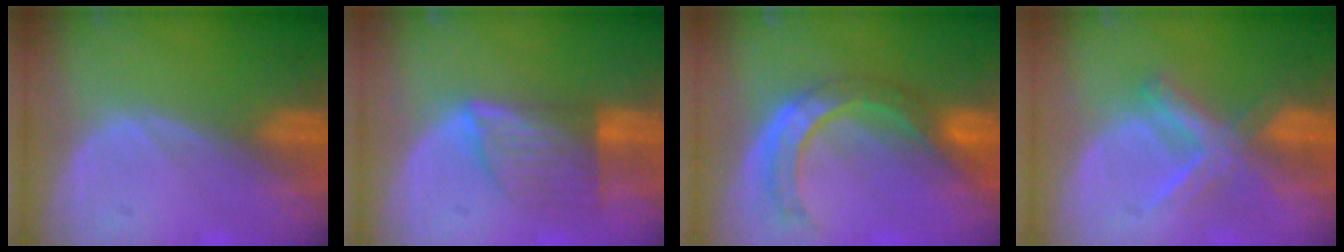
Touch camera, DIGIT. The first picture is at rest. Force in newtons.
{"total": 7.2, "press": 6.3, "slide": 3.4}
{"total": 7.8, "press": 7.2, "slide": 3.0}
{"total": 5.7, "press": 5.7, "slide": 0.4}